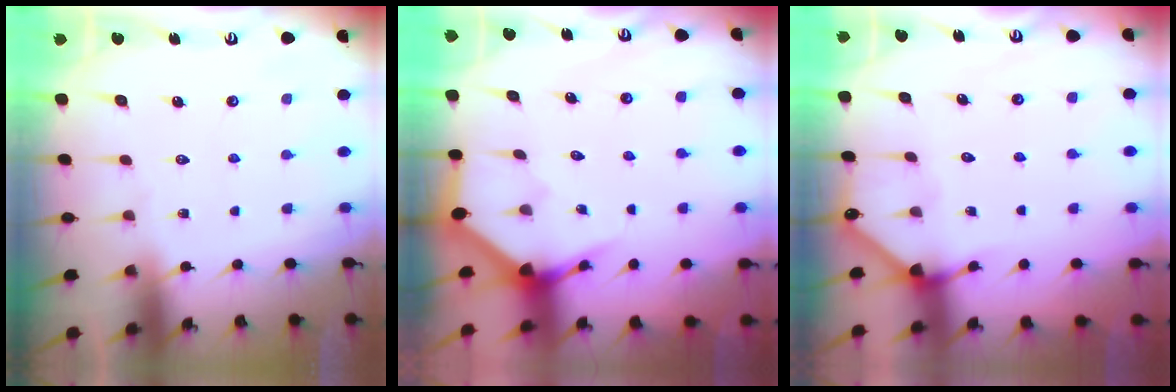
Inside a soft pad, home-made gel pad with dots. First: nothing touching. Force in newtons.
{"total": 3.6, "press": 3.6, "slide": 0.2}
{"total": 2.4, "press": 2.4, "slide": 0.2}